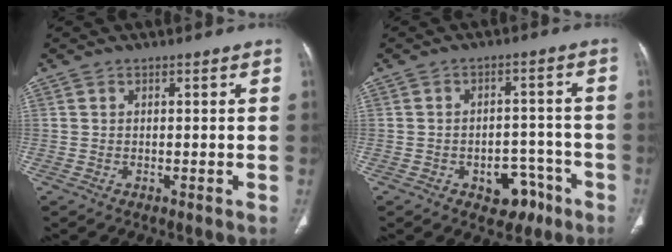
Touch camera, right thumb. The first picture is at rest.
{"total": 7.4, "force": [-4.1, 5.0, 3.7], "torque": [-0.019, 0.040, -0.052]}